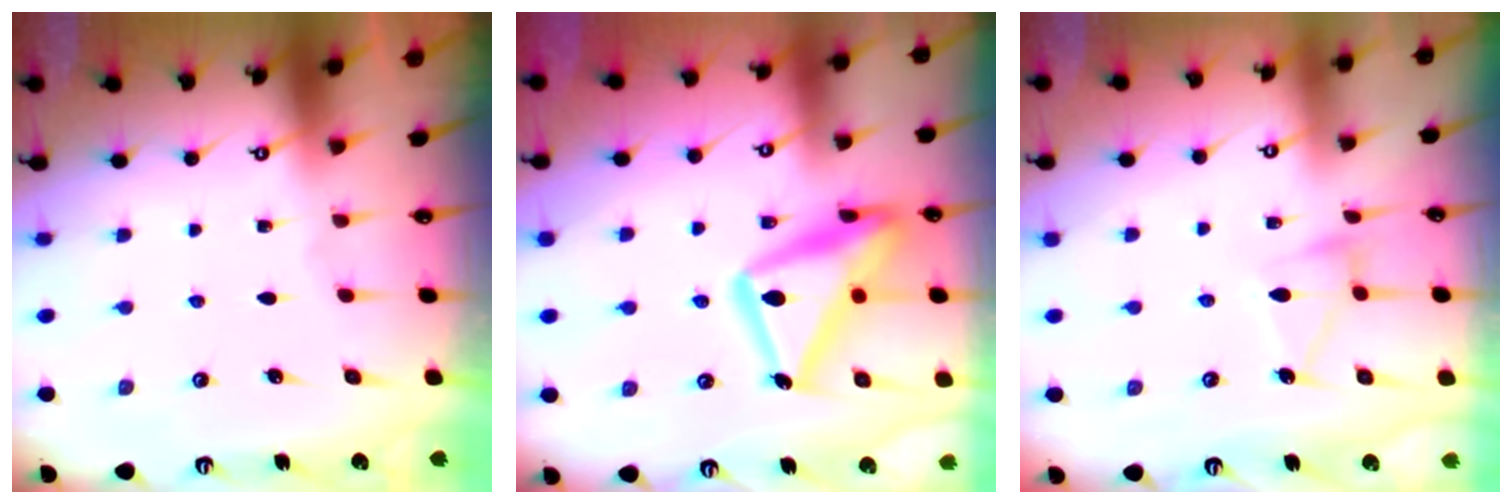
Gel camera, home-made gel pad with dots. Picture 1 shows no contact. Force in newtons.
{"total": 20.9, "press": 20.8, "slide": 1.3}
{"total": 8.7, "press": 8.6, "slide": 0.6}